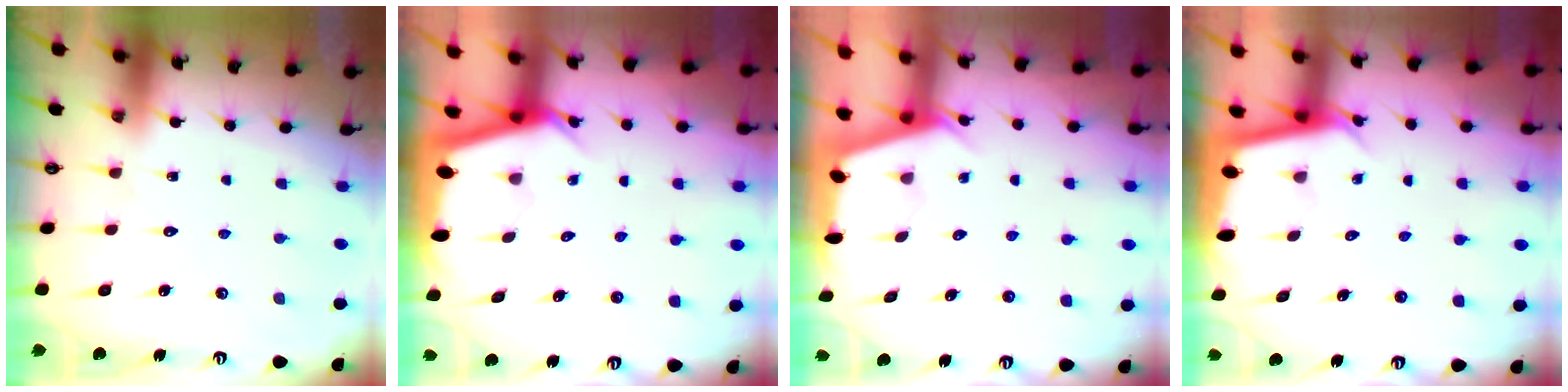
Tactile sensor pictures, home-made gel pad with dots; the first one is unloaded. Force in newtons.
{"total": 2.6, "press": 2.6, "slide": 0.2}
{"total": 2.2, "press": 2.1, "slide": 0.3}
{"total": 2.1, "press": 2.1, "slide": 0.0}